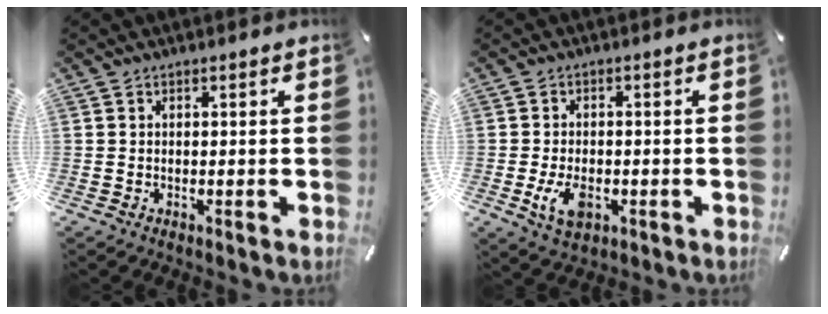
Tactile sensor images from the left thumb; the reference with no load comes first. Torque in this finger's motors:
{"motor_torque": [0.52, 0.61, 0.51, 0.22, 0.06]}